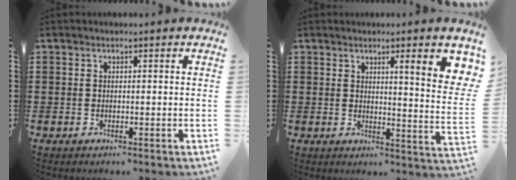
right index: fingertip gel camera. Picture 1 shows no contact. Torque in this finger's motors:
{"motor_torque": [0.41, 0.16, 0.39, 0.09]}